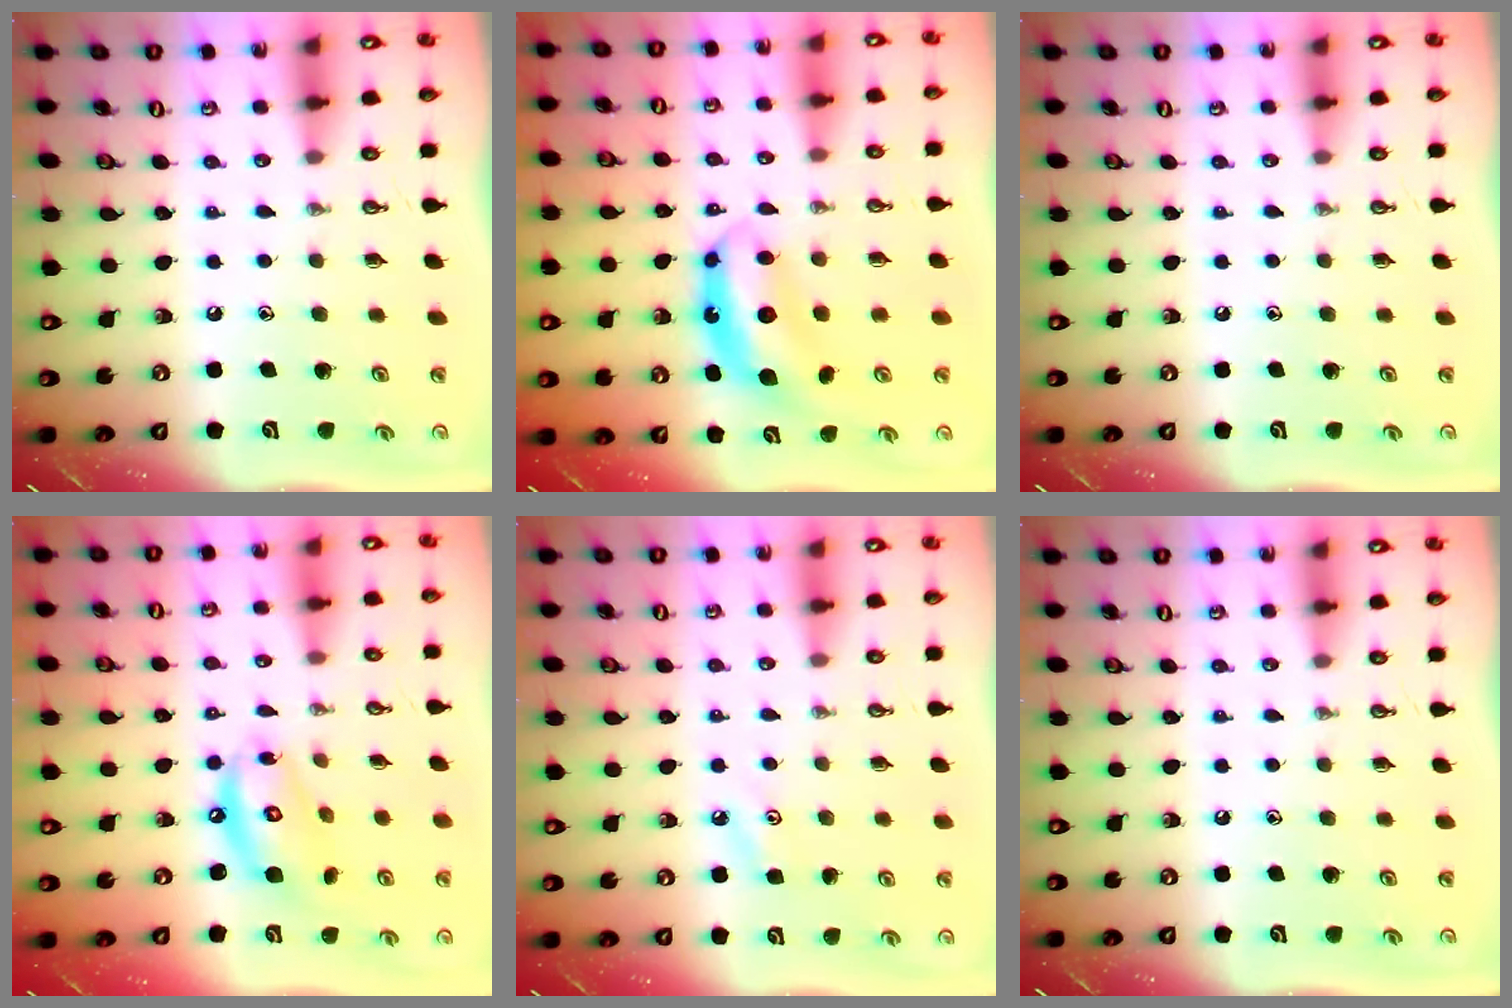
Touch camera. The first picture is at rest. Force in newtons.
{"total": 7.0, "press": 7.0, "slide": 0.0}
{"total": 0.0}
{"total": 12.0, "press": 11.9, "slide": 1.2}
{"total": 3.5, "press": 3.4, "slide": 0.6}
{"total": 0.0}